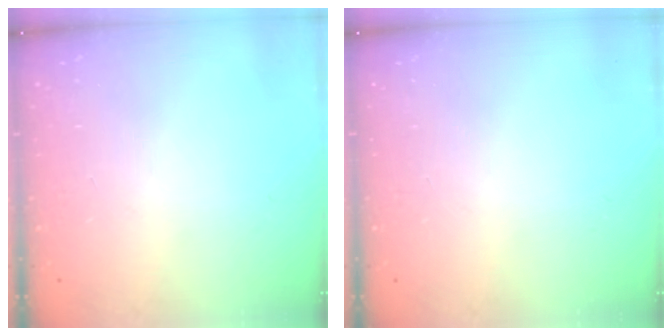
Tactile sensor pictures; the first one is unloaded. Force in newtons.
{"total": 0.0}